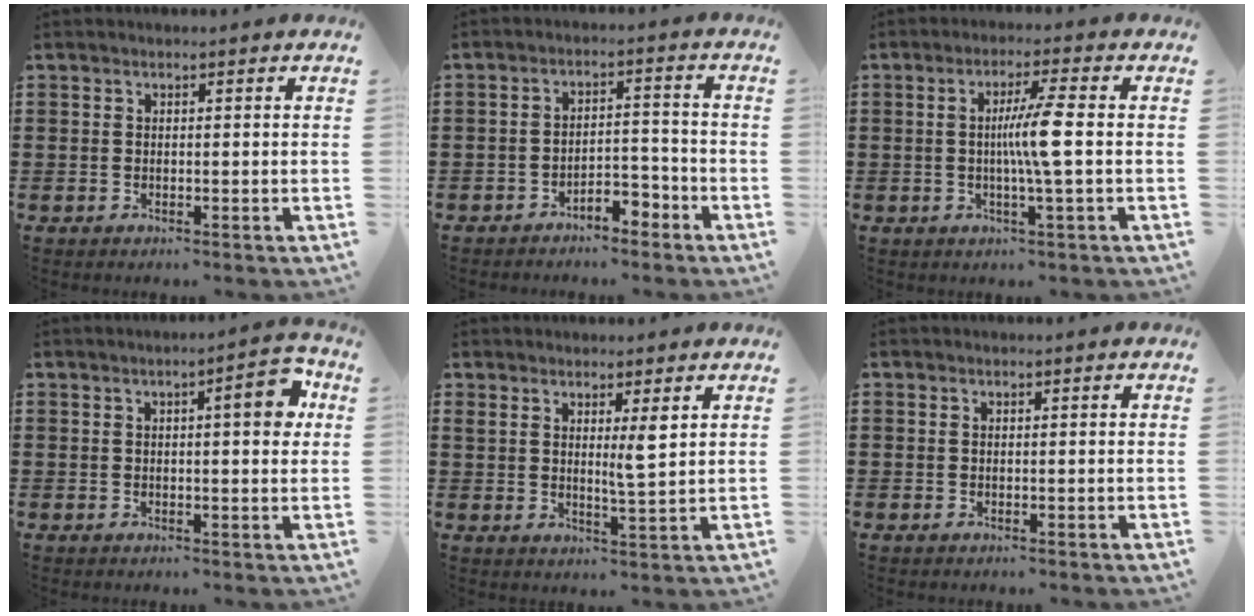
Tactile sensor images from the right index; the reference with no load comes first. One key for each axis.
{"total": 3.7, "fx": -3.3, "fy": 1.1, "fz": 1.3, "tx": -0.024, "ty": 0.013, "tz": -0.066}
{"total": 6.4, "fx": -0.2, "fy": -0.4, "fz": 6.3, "tx": -0.115, "ty": -0.005, "tz": -0.010}
{"total": 5.4, "fx": 1.3, "fy": 1.2, "fz": 5.1, "tx": -0.066, "ty": -0.005, "tz": 0.012}
{"total": 3.8, "fx": 2.0, "fy": 0.3, "fz": 3.2, "tx": -0.054, "ty": -0.007, "tz": 0.030}
{"total": 0.0}